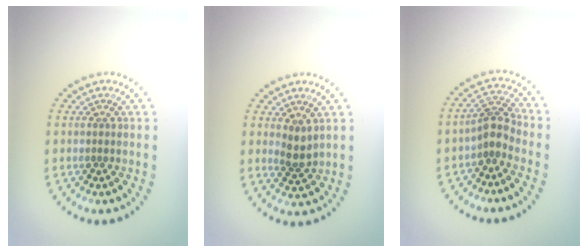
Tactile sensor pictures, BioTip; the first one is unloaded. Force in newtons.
{"total": 1.8, "press": 1.6, "slide": 0.8}
{"total": 2.6, "press": 2.0, "slide": 1.6}